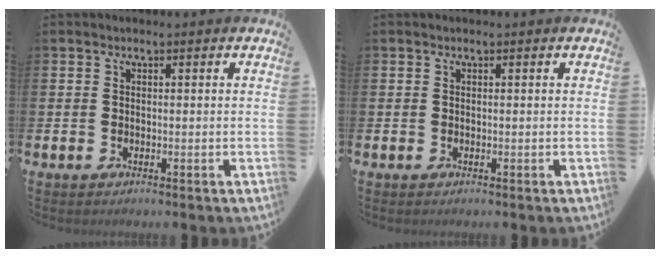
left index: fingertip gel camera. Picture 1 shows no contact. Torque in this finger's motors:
{"motor_torque": [-0.10, 0.01, 0.02, 0.01]}